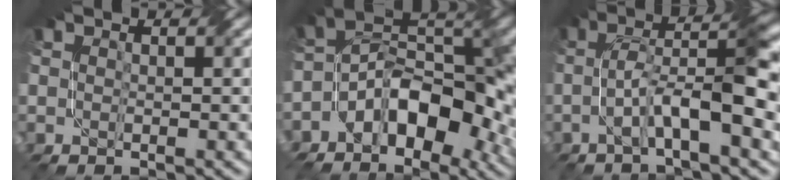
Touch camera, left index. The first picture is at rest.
{"total": 11.1, "force": [-4.3, 6.1, 8.2], "torque": [-0.114, 0.011, -0.083]}
{"total": 7.9, "force": [-1.6, 1.7, 7.5], "torque": [-0.129, 0.021, -0.032]}